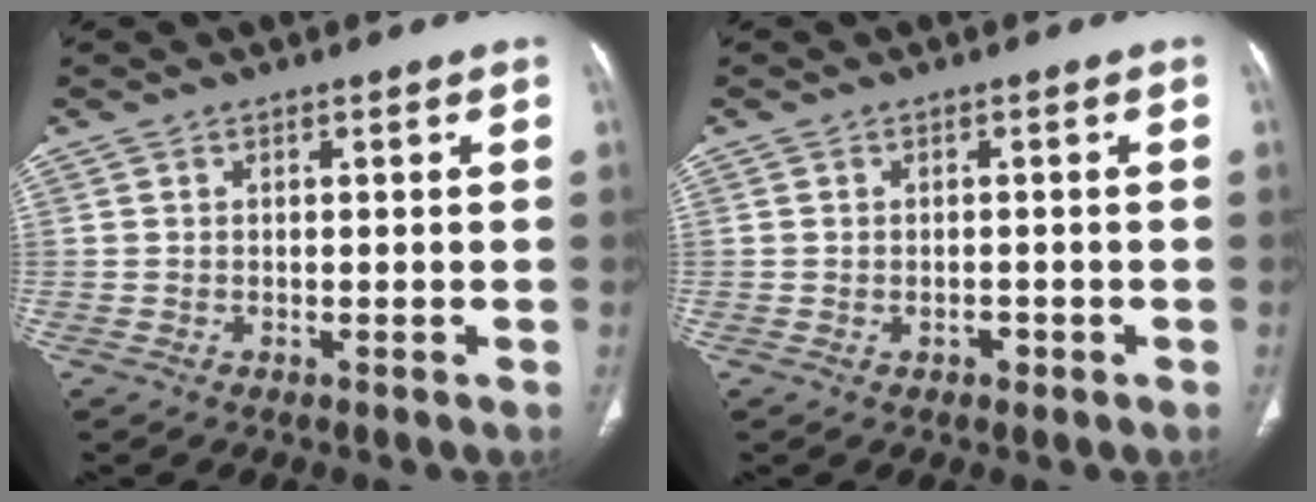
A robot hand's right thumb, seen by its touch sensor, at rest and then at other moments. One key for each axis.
{"total": 1.1, "fx": -0.4, "fy": 0.8, "fz": 0.6, "tx": -0.006, "ty": 0.006, "tz": -0.003}